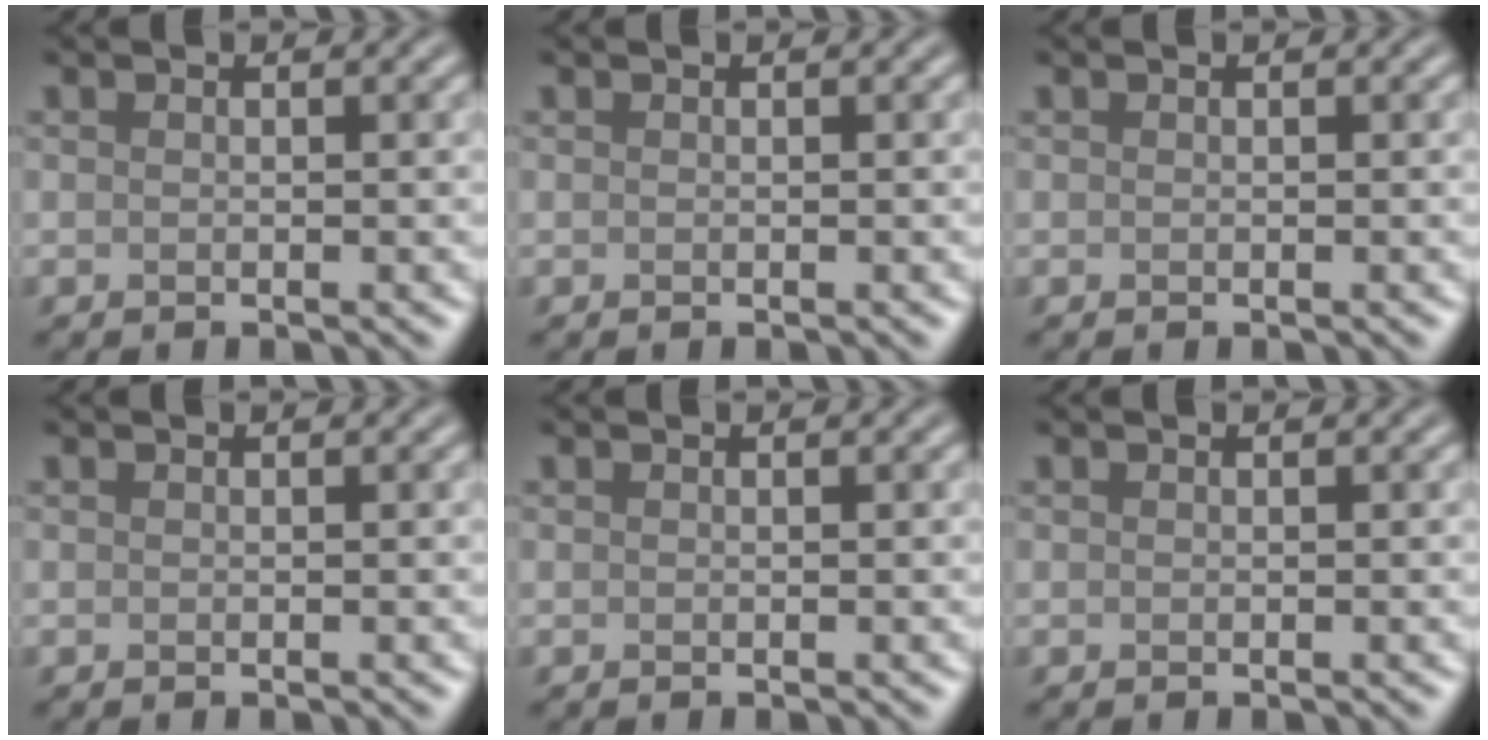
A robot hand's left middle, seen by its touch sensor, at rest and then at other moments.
{"total": 0.0}
{"total": 0.0}
{"total": 0.0}
{"total": 0.0}
{"total": 0.0}